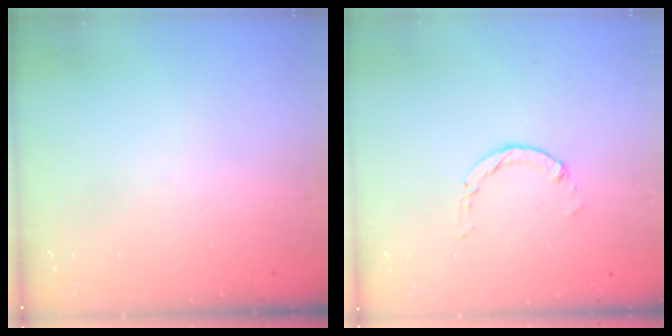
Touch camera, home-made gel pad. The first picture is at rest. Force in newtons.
{"total": 1.1, "press": 1.1, "slide": 0.2}